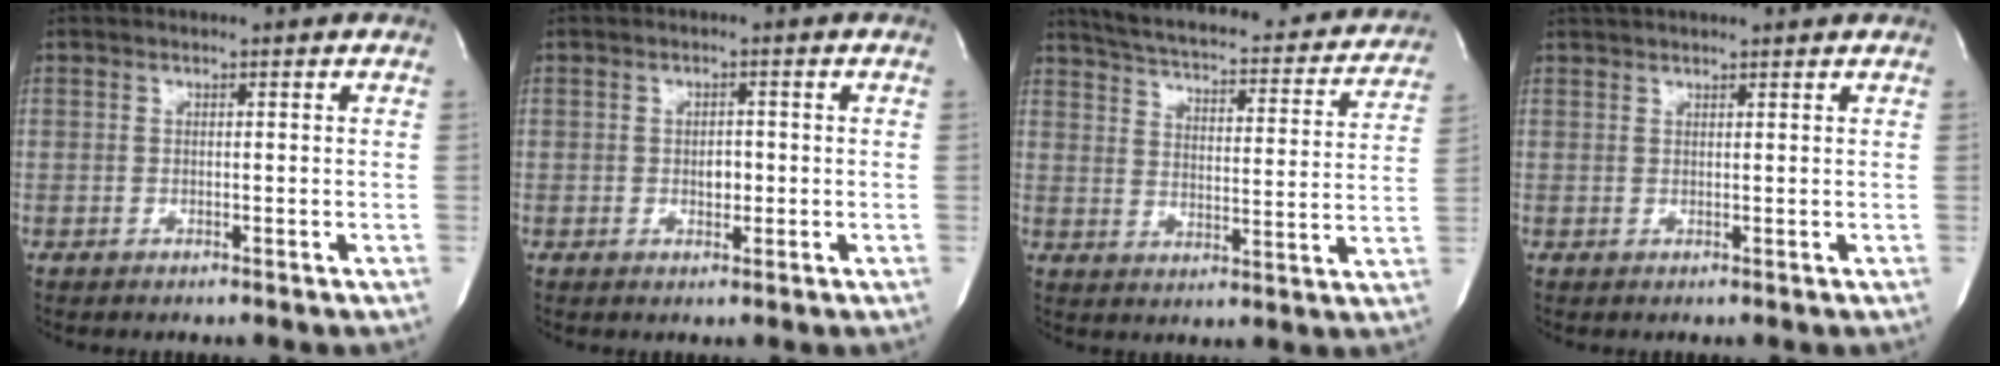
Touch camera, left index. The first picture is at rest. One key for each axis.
{"total": 1.9, "fx": -0.3, "fy": 1.2, "fz": 1.5, "tx": -0.024, "ty": 0.002, "tz": -0.003}
{"total": 24.6, "fx": 21.9, "fy": 5.9, "fz": 9.5, "tx": -0.149, "ty": -0.026, "tz": 0.268}
{"total": 6.5, "fx": 5.9, "fy": 0.6, "fz": 2.6, "tx": -0.042, "ty": 0.033, "tz": 0.082}